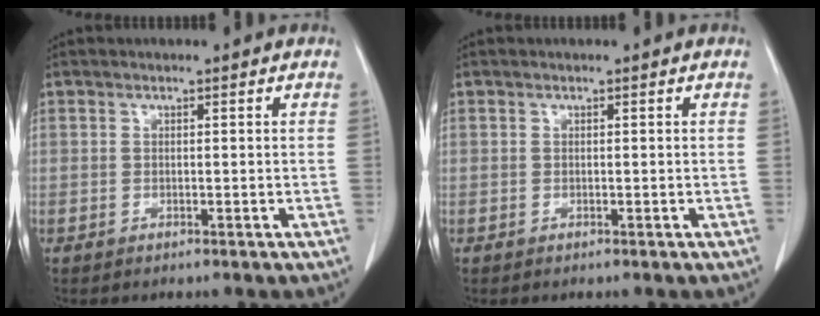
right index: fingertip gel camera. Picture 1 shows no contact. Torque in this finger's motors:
{"motor_torque": [0.00, 0.00, 0.00, 0.00]}